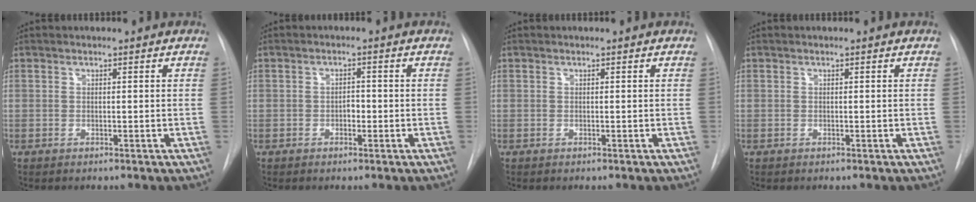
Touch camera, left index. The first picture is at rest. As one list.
[{"total": 1.7, "force": [-0.7, 0.9, 1.2], "torque": [-0.014, 0.003, -0.011]}, {"total": 0.0}, {"total": 0.0}]